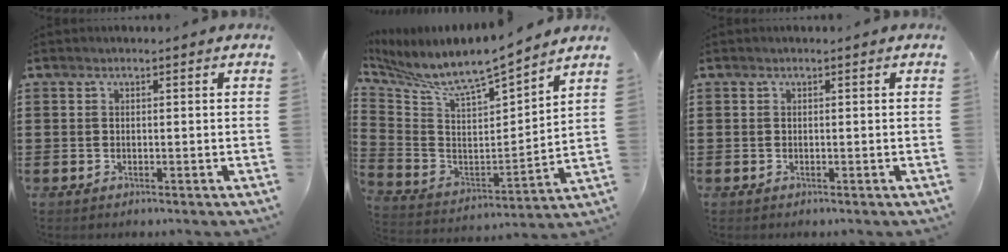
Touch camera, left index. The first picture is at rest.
{"total": 7.3, "force": [6.5, 0.8, 3.2], "torque": [-0.096, -0.060, 0.104]}
{"total": 0.0}